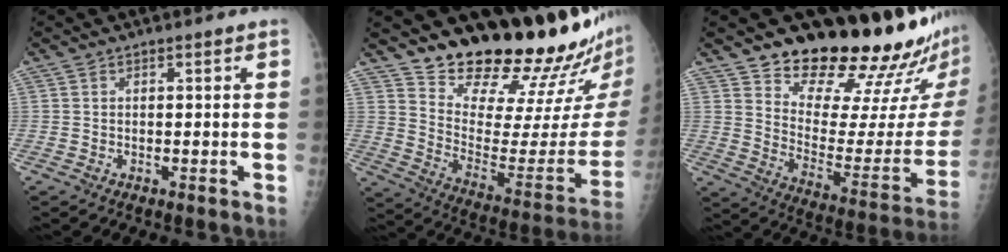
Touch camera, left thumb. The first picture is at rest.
{"total": 24.4, "force": [21.8, 4.2, 10.2], "torque": [-0.117, -0.191, 0.311]}
{"total": 24.2, "force": [19.6, 6.5, 12.6], "torque": [-0.139, -0.162, 0.273]}